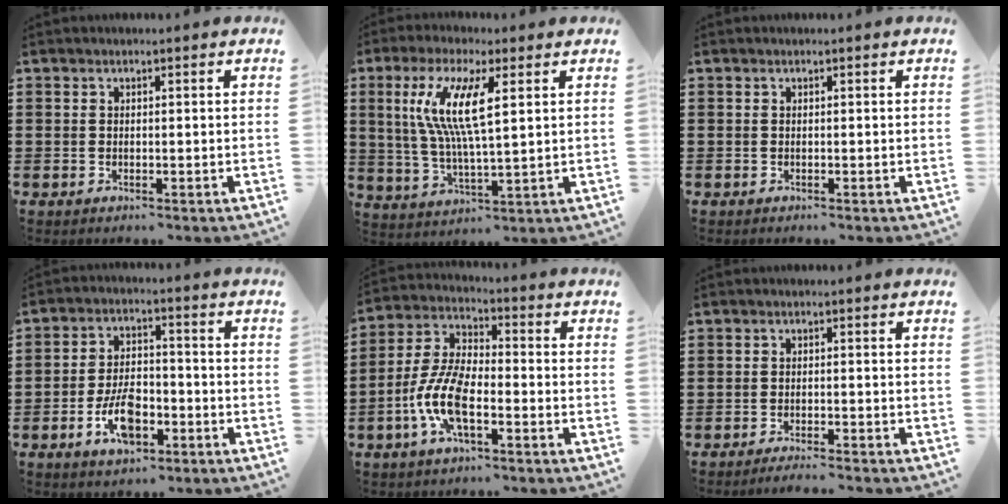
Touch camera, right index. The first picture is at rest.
{"total": 10.2, "force": [3.2, 1.7, 9.5], "torque": [-0.207, -0.004, 0.049]}
{"total": 0.0}
{"total": 7.7, "force": [-3.2, 3.8, 5.9], "torque": [-0.129, 0.001, -0.062]}
{"total": 9.1, "force": [-3.3, 3.6, 7.7], "torque": [-0.190, -0.013, -0.069]}
{"total": 2.1, "force": [-2.0, -0.5, 0.4], "torque": [-0.007, -0.001, -0.039]}